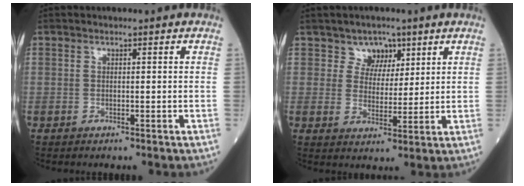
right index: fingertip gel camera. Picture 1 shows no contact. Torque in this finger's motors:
{"motor_torque": [0.17, 0.12, 0.00, 0.00]}